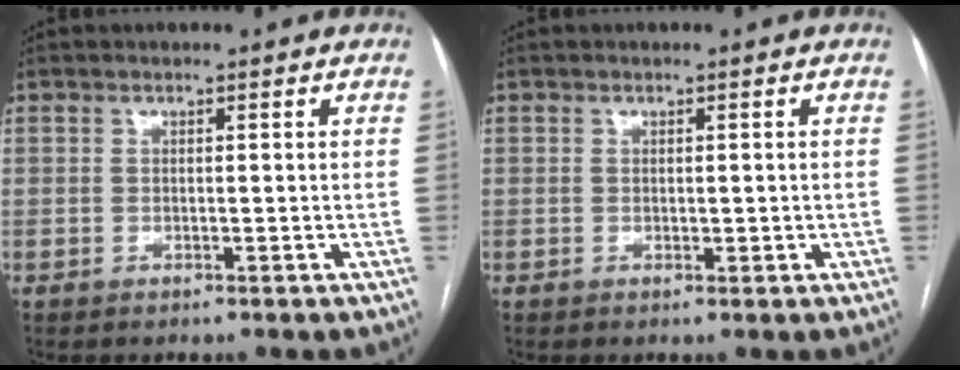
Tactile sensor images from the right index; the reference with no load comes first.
{"total": 1.3, "force": [0.0, 0.8, 1.0], "torque": [-0.015, 0.002, 0.004]}